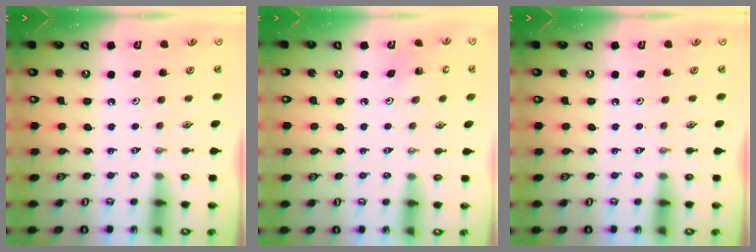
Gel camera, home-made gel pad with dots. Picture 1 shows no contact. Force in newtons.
{"total": 3.2, "press": 3.2, "slide": 0.2}
{"total": 0.0}